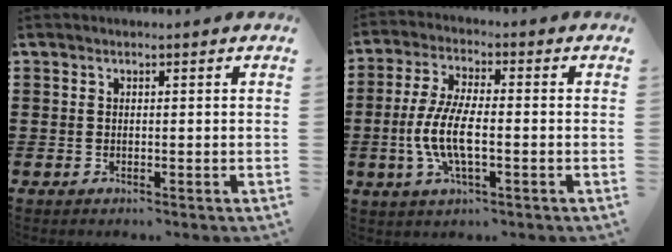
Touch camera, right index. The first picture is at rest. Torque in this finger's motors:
{"motor_torque": [1.82, 0.32, 0.54, 0.21]}